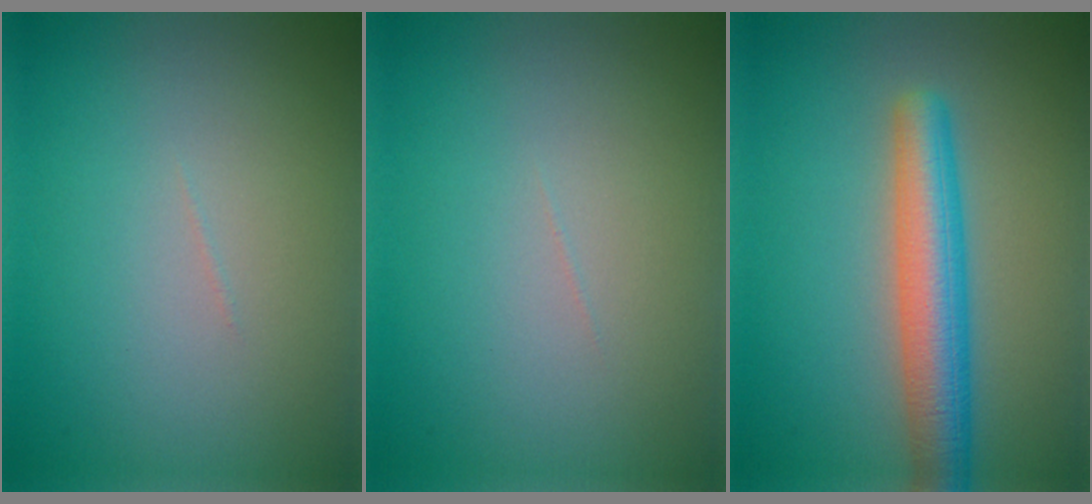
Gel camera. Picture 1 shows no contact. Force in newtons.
{"total": 0.0}
{"total": 5.8, "press": 5.8, "slide": 0.2}